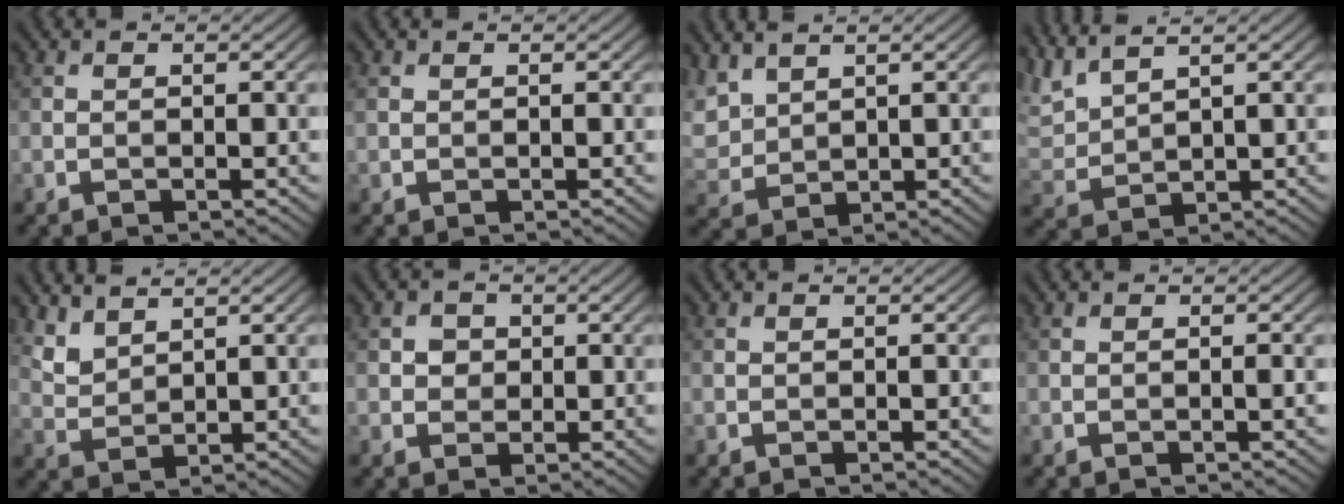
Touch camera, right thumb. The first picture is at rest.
{"total": 0.7, "force": [0.3, 0.5, 0.3], "torque": [-0.012, 0.001, 0.009]}
{"total": 4.6, "force": [3.2, 2.5, 2.3], "torque": [-0.072, 0.006, 0.071]}
{"total": 5.2, "force": [4.2, 1.1, 2.7], "torque": [-0.082, 0.013, 0.092]}
{"total": 3.7, "force": [3.0, 1.4, 1.6], "torque": [-0.048, -0.002, 0.072]}
{"total": 2.2, "force": [0.2, 2.1, 0.7], "torque": [-0.013, -0.003, 0.000]}
{"total": 0.0}
{"total": 0.6, "force": [0.0, -0.1, 0.6], "torque": [-0.014, 0.001, -0.002]}